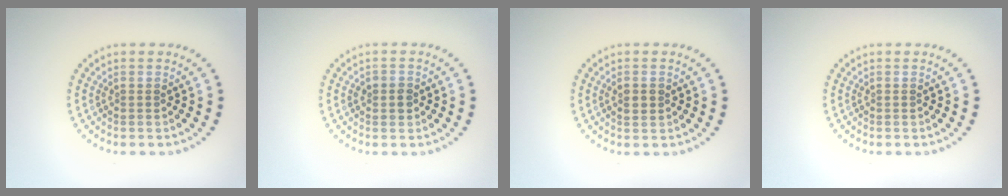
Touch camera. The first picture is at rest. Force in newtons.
{"total": 1.4, "press": 1.4, "slide": 0.3}
{"total": 1.0, "press": 1.0, "slide": 0.0}
{"total": 0.0}